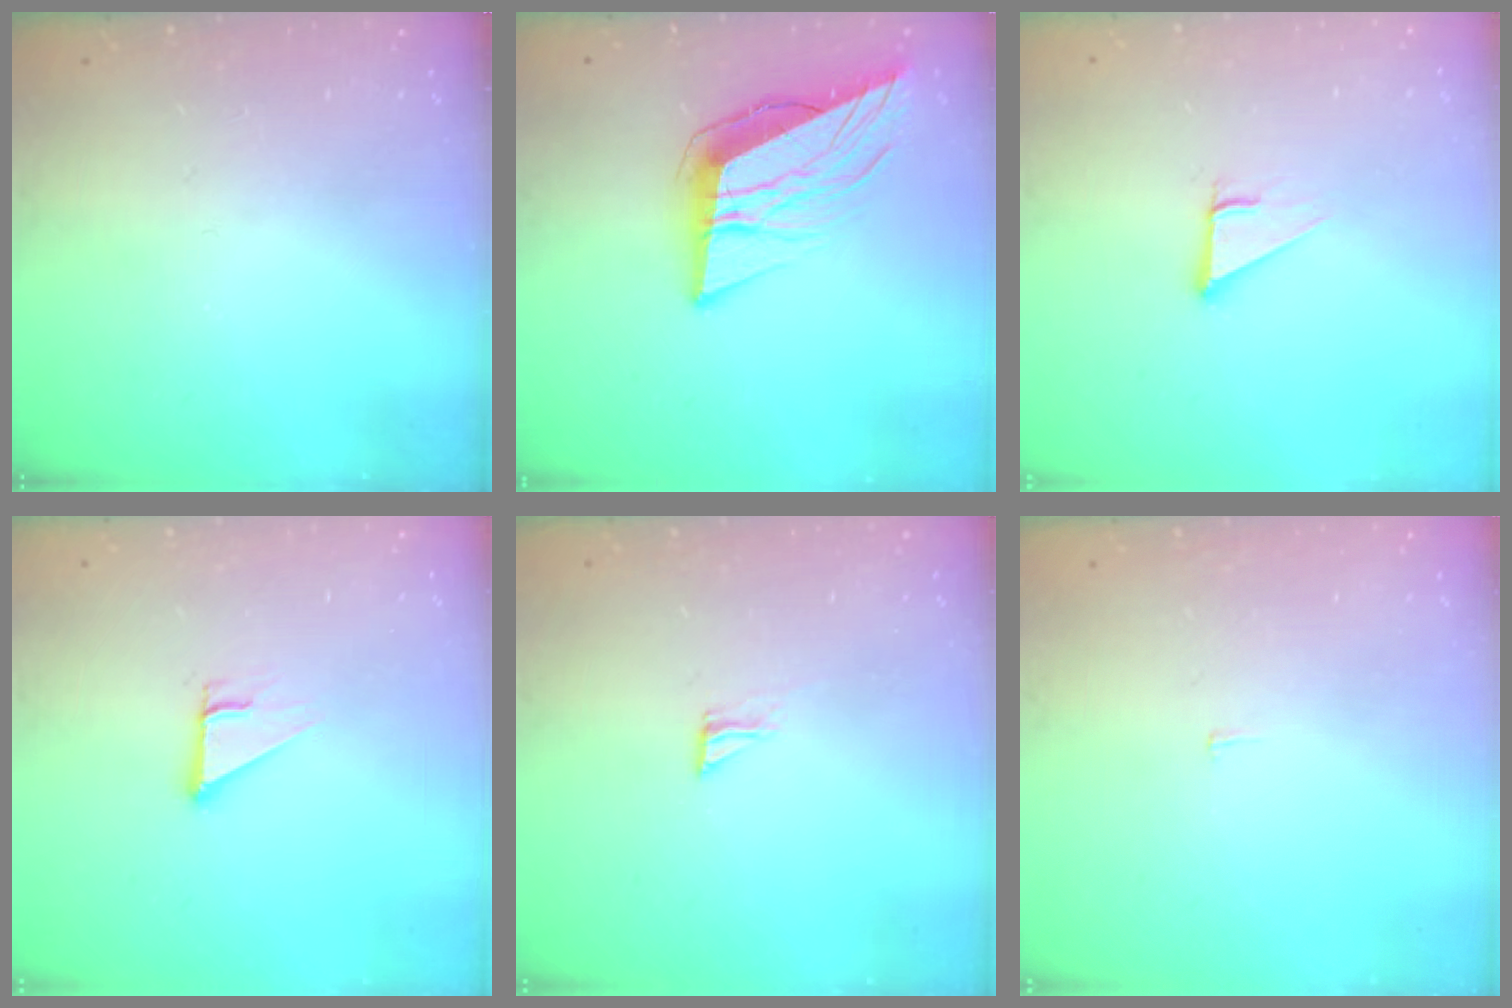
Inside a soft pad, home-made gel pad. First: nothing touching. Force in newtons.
{"total": 12.0, "press": 11.6, "slide": 3.3}
{"total": 2.7, "press": 2.7, "slide": 0.0}
{"total": 2.5, "press": 2.5, "slide": 0.1}
{"total": 4.6, "press": 4.5, "slide": 0.5}
{"total": 2.2, "press": 2.2, "slide": 0.1}